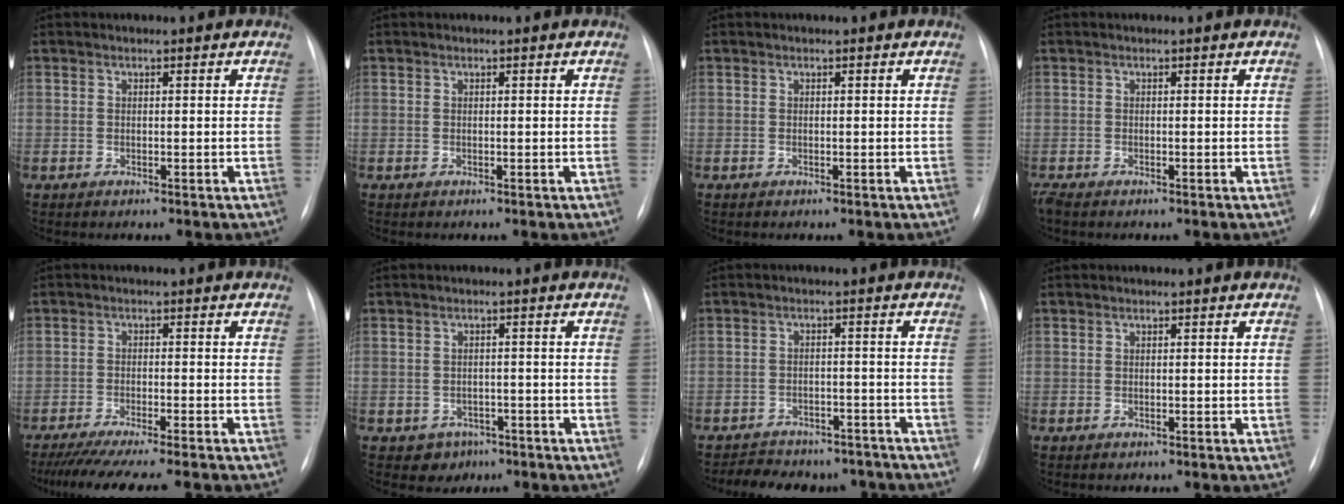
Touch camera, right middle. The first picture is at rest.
{"total": 0.0}
{"total": 0.0}
{"total": 1.2, "force": [-1.0, 0.3, 0.6], "torque": [-0.018, -0.005, -0.018]}
{"total": 12.7, "force": [-11.0, -0.1, 6.3], "torque": [-0.079, -0.033, -0.163]}
{"total": 3.1, "force": [-1.7, 2.6, 0.3], "torque": [-0.002, 0.011, -0.015]}
{"total": 11.5, "force": [-10.1, 4.9, 2.5], "torque": [-0.039, 0.014, -0.122]}
{"total": 0.0}